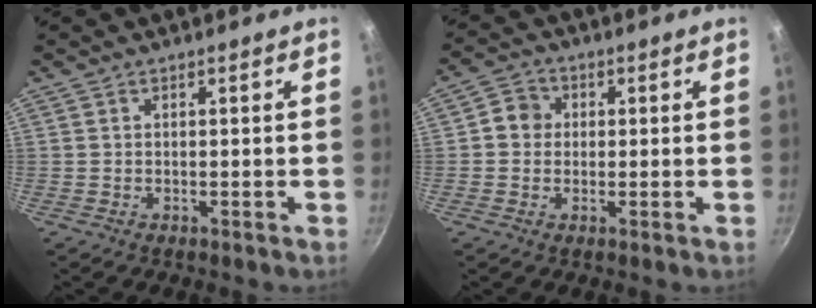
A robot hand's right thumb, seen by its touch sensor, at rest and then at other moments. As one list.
[{"total": 4.5, "force": [0.3, 4.2, 1.7], "torque": [-0.004, 0.007, -0.008]}]